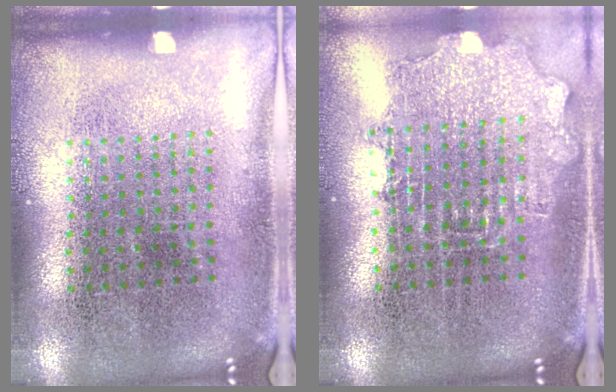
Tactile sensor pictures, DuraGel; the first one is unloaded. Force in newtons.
{"total": 1.3, "press": 1.1, "slide": 0.6}